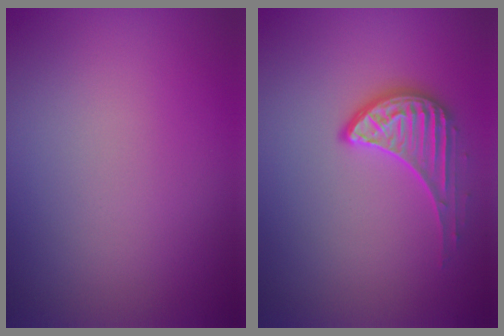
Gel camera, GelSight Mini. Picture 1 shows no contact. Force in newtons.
{"total": 2.7, "press": 2.2, "slide": 1.6}